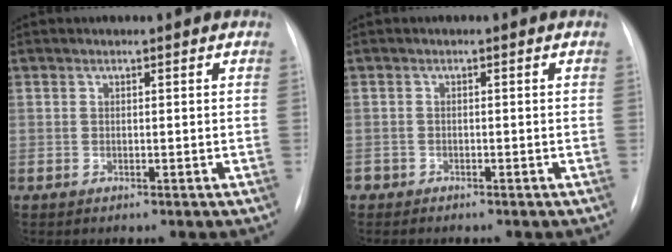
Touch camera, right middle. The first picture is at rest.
{"total": 1.2, "force": [-1.0, 0.6, 0.0], "torque": [-0.006, 0.001, -0.019]}